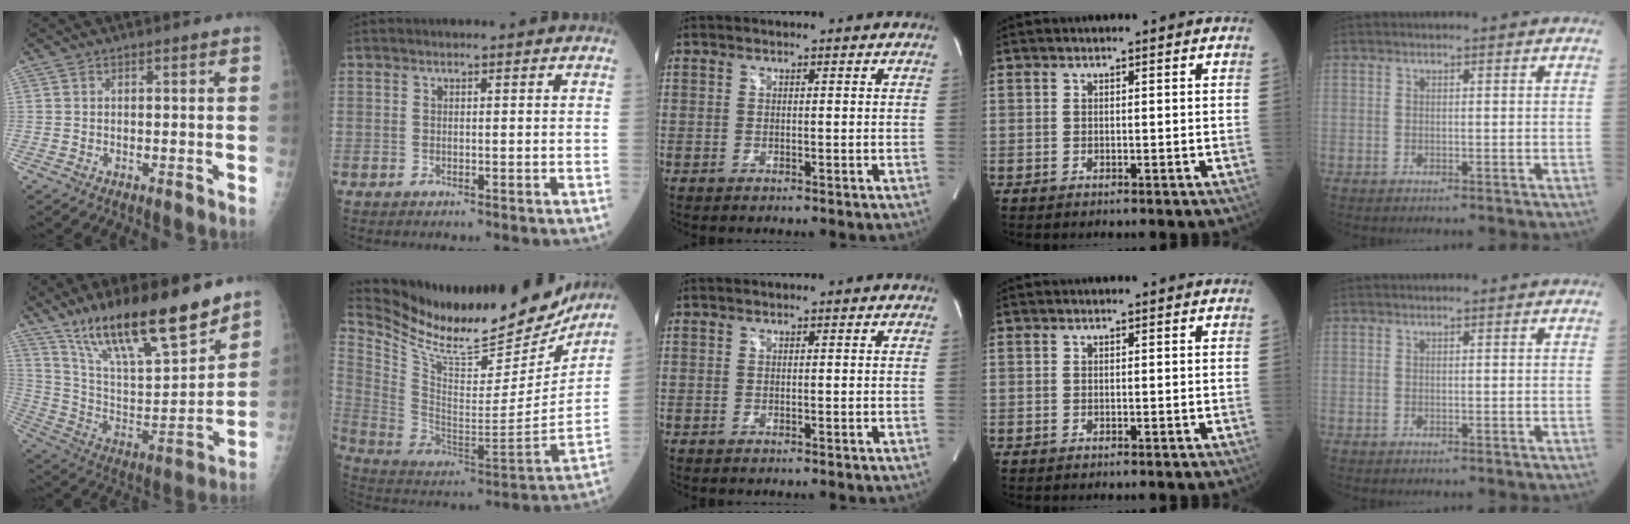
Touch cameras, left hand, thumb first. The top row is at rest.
{"thumb": {"total": 23.8, "force": [17.2, 6.0, 15.4], "torque": [-0.234, -0.072, 0.304]}, "index": {"total": 26.7, "force": [23.6, 4.8, 11.5], "torque": [-0.209, -0.056, 0.362]}}